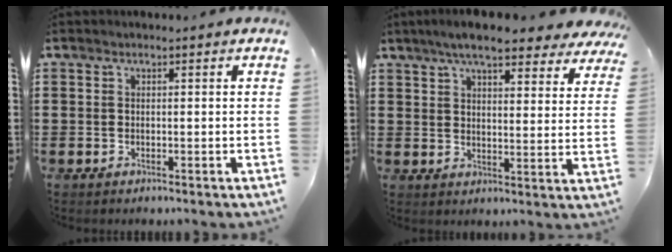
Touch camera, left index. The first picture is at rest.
{"total": 7.7, "force": [6.6, 0.8, 3.8], "torque": [-0.085, -0.019, 0.117]}